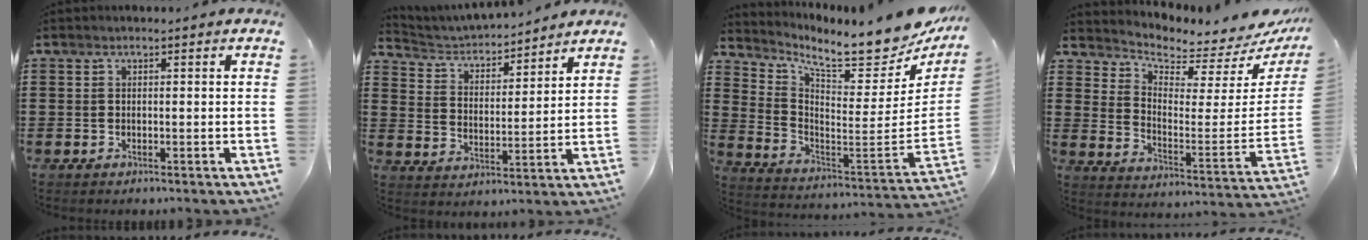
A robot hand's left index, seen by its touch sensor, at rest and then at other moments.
{"total": 3.9, "force": [3.8, 0.7, 0.4], "torque": [-0.030, -0.028, 0.058]}
{"total": 9.2, "force": [8.0, 0.8, 4.3], "torque": [-0.100, -0.083, 0.128]}
{"total": 3.4, "force": [3.3, 0.8, 0.5], "torque": [-0.037, -0.044, 0.048]}